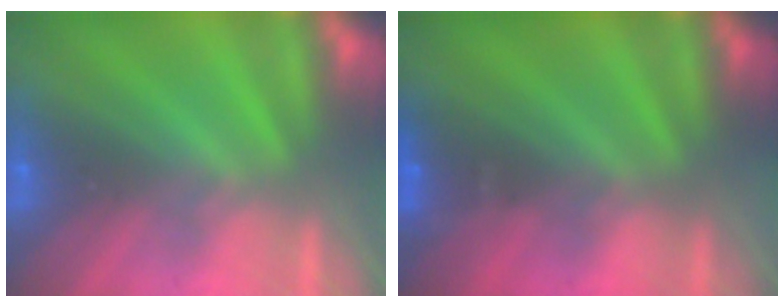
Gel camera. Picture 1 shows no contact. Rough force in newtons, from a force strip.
{"total": 3.3}